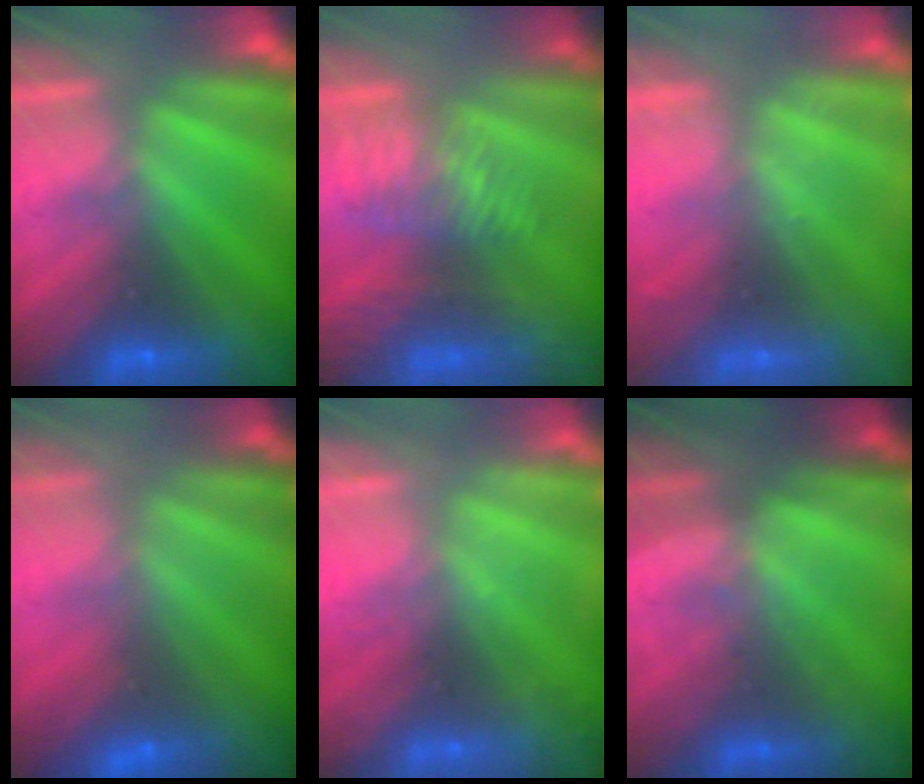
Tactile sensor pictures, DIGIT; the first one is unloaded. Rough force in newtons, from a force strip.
{"total": 12.7}
{"total": 2.3}
{"total": 2.7}
{"total": 2.3}
{"total": 1.3}